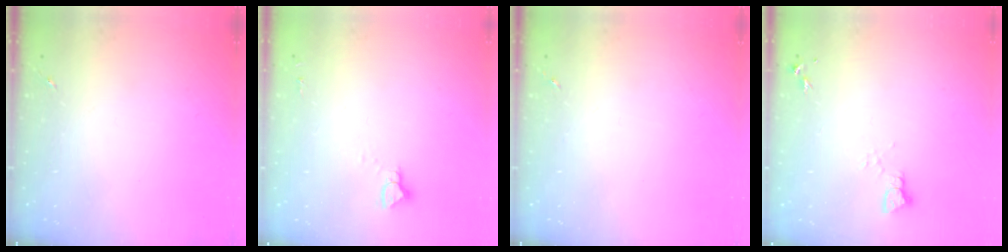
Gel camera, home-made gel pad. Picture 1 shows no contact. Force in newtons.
{"total": 3.3, "press": 3.3, "slide": 0.2}
{"total": 0.0}
{"total": 2.2, "press": 2.2, "slide": 0.2}